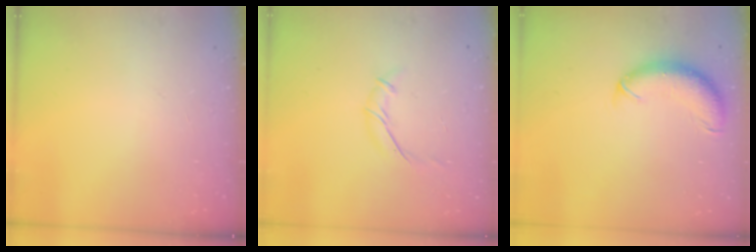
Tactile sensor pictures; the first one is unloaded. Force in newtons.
{"total": 7.7, "press": 7.6, "slide": 0.8}
{"total": 11.5, "press": 11.2, "slide": 2.6}